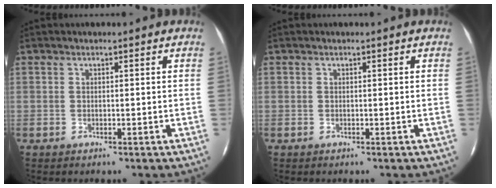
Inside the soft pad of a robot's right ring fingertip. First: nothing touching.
{"total": 0.0}